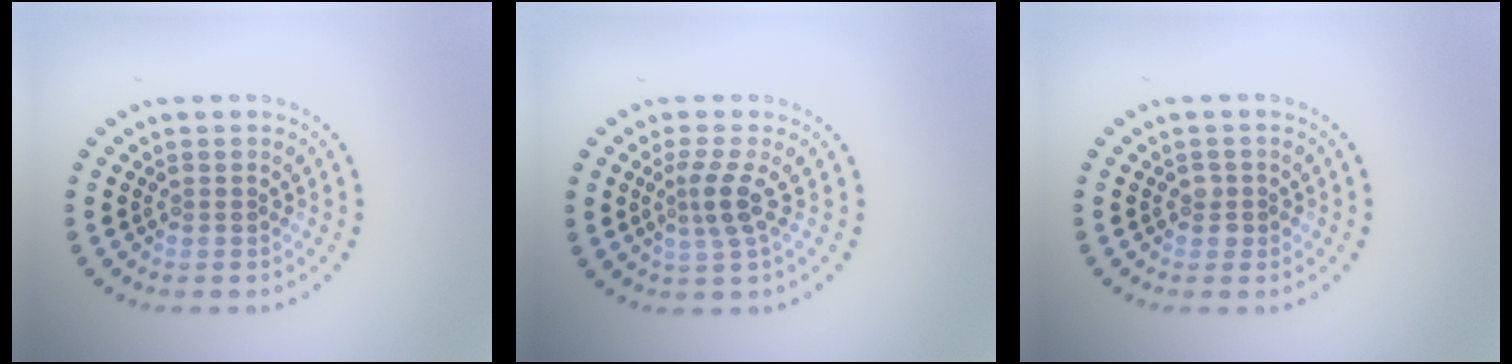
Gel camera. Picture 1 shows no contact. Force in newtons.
{"total": 2.5, "press": 1.8, "slide": 1.7}
{"total": 0.9, "press": 0.9, "slide": 0.2}